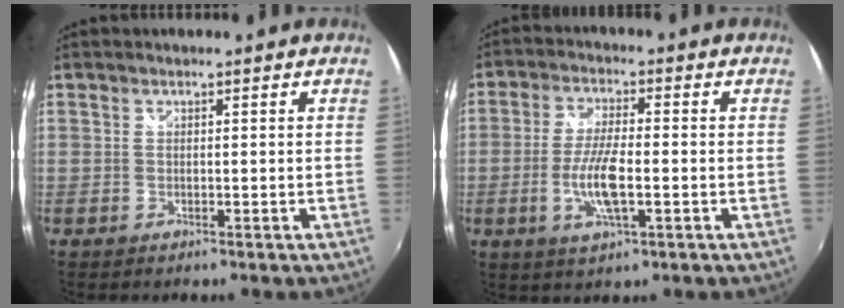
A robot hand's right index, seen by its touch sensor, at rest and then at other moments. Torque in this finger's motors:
{"motor_torque": [1.22, -0.12, 0.73, 0.08]}